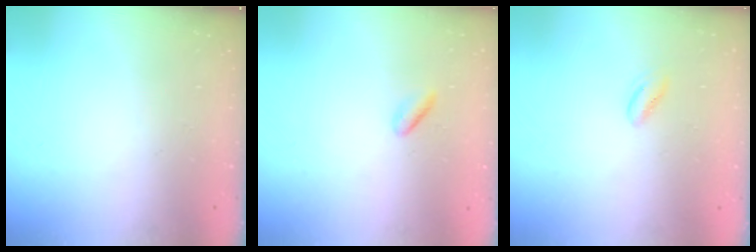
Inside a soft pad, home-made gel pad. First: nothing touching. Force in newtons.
{"total": 1.0, "press": 0.7, "slide": 0.6}
{"total": 2.6, "press": 2.5, "slide": 0.6}